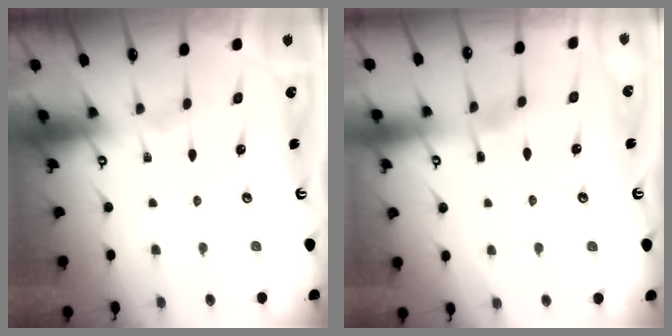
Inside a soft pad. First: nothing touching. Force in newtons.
{"total": 2.8, "press": 2.7, "slide": 0.5}